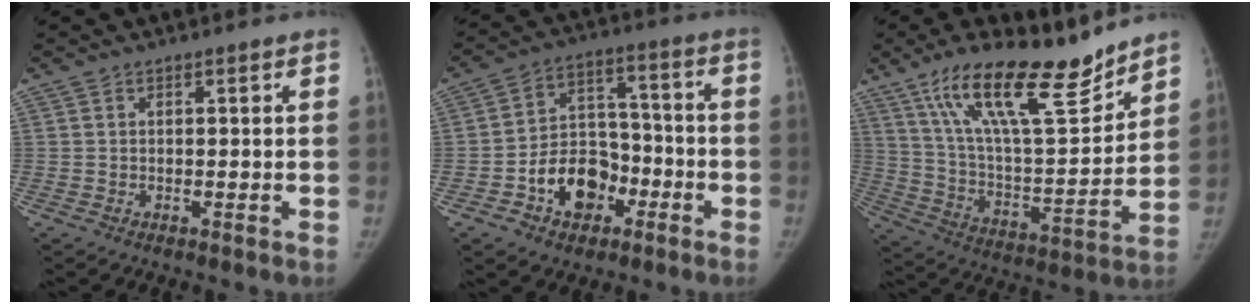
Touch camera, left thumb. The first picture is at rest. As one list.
[{"total": 12.4, "force": [-5.3, 9.0, 6.7], "torque": [-0.068, 0.049, -0.088]}, {"total": 22.3, "force": [16.0, 6.1, 14.2], "torque": [-0.209, -0.075, 0.281]}]